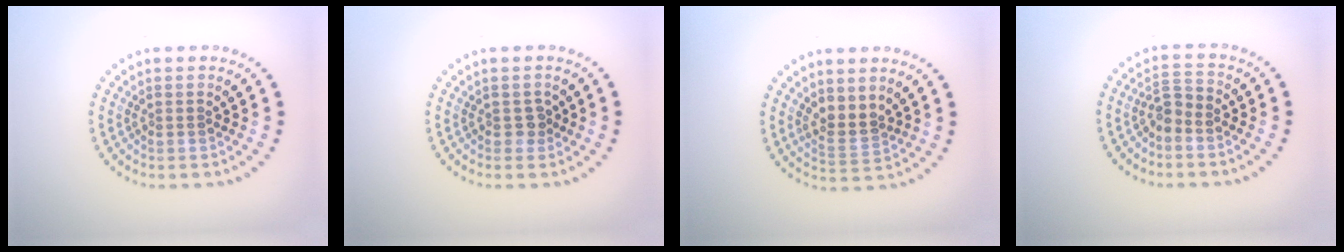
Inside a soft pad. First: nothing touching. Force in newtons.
{"total": 1.0, "press": 0.9, "slide": 0.4}
{"total": 2.4, "press": 2.1, "slide": 1.3}
{"total": 1.9, "press": 1.6, "slide": 1.1}